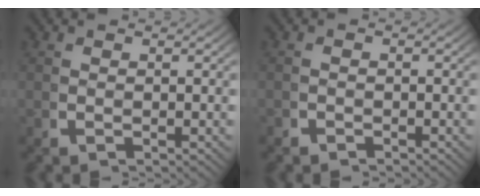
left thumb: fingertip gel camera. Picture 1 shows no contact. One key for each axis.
{"total": 1.2, "fx": -1.2, "fy": 0.3, "fz": 0.0, "tx": 0.000, "ty": -0.008, "tz": -0.020}